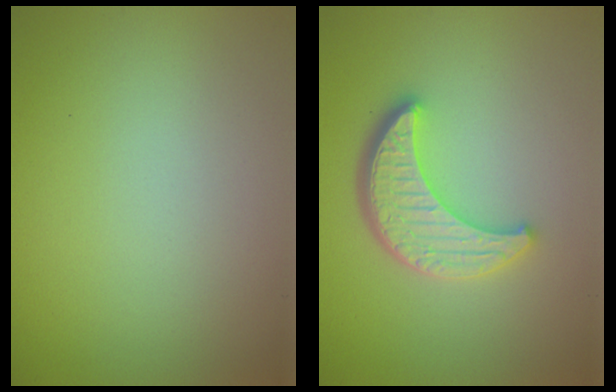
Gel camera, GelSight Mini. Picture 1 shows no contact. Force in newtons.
{"total": 4.6, "press": 3.9, "slide": 2.5}